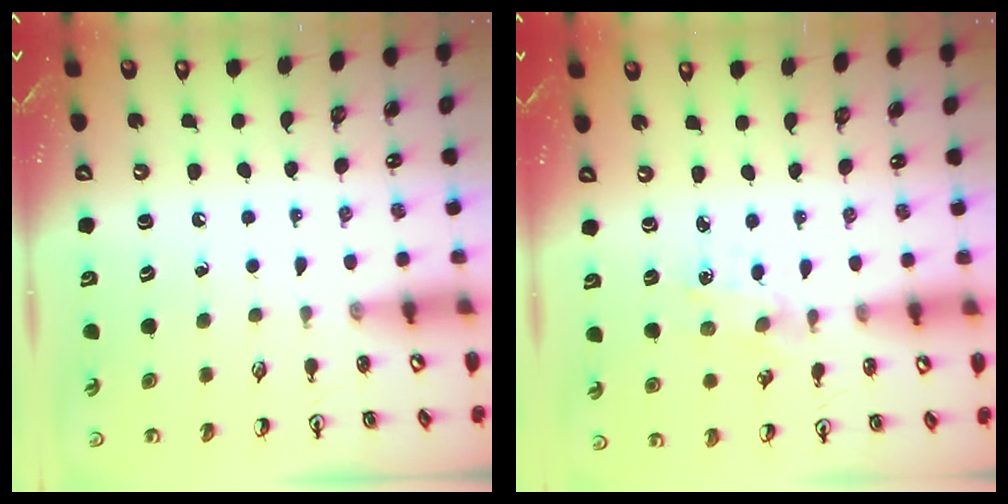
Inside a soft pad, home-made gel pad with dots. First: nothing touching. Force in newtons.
{"total": 2.0, "press": 2.0, "slide": 0.4}